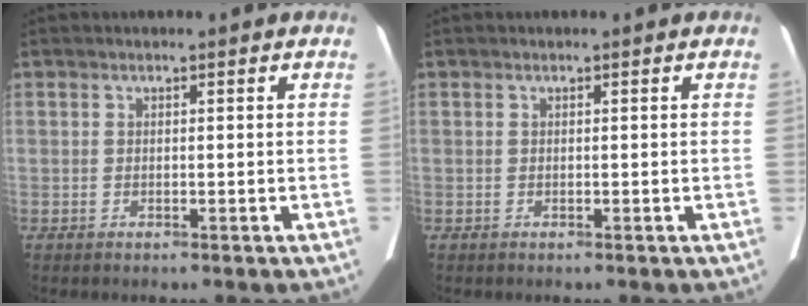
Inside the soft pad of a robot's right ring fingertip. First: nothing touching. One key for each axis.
{"total": 0.0}